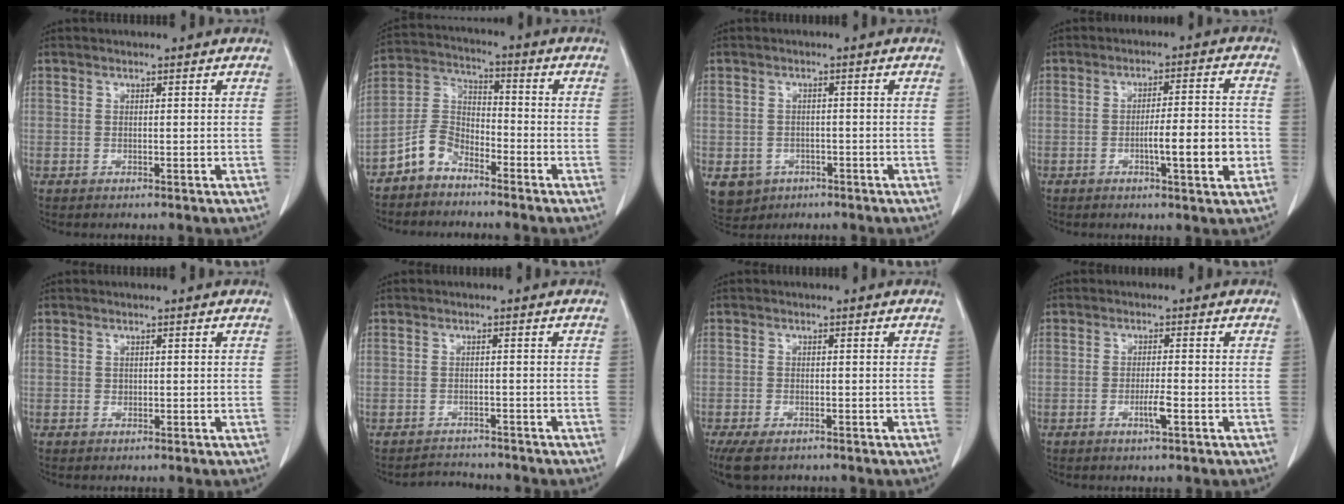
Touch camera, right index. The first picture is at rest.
{"total": 7.1, "force": [-5.0, 4.1, 3.0], "torque": [-0.071, 0.016, -0.104]}
{"total": 7.8, "force": [-3.7, 6.5, 2.3], "torque": [-0.054, 0.006, -0.044]}
{"total": 9.1, "force": [-2.5, 1.4, 8.6], "torque": [-0.131, 0.011, -0.034]}
{"total": 1.0, "force": [0.0, 0.9, 0.5], "torque": [-0.011, 0.009, 0.004]}
{"total": 3.9, "force": [-3.8, 1.1, -0.1], "torque": [-0.002, 0.000, -0.057]}
{"total": 7.4, "force": [-5.0, 3.4, 4.2], "torque": [-0.084, -0.013, -0.080]}
{"total": 3.2, "force": [-1.2, 0.5, 2.9], "torque": [-0.055, -0.001, -0.020]}